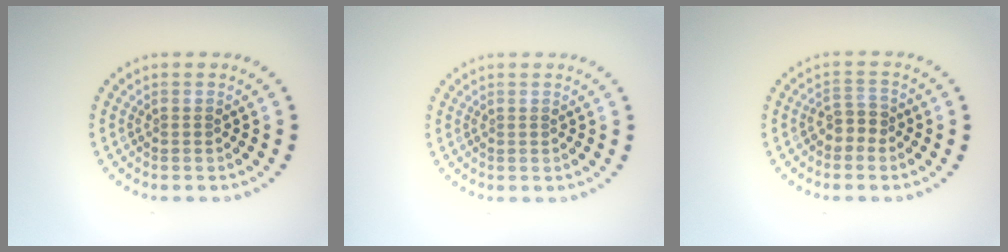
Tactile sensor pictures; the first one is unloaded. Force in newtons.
{"total": 0.0}
{"total": 1.8, "press": 1.6, "slide": 0.9}